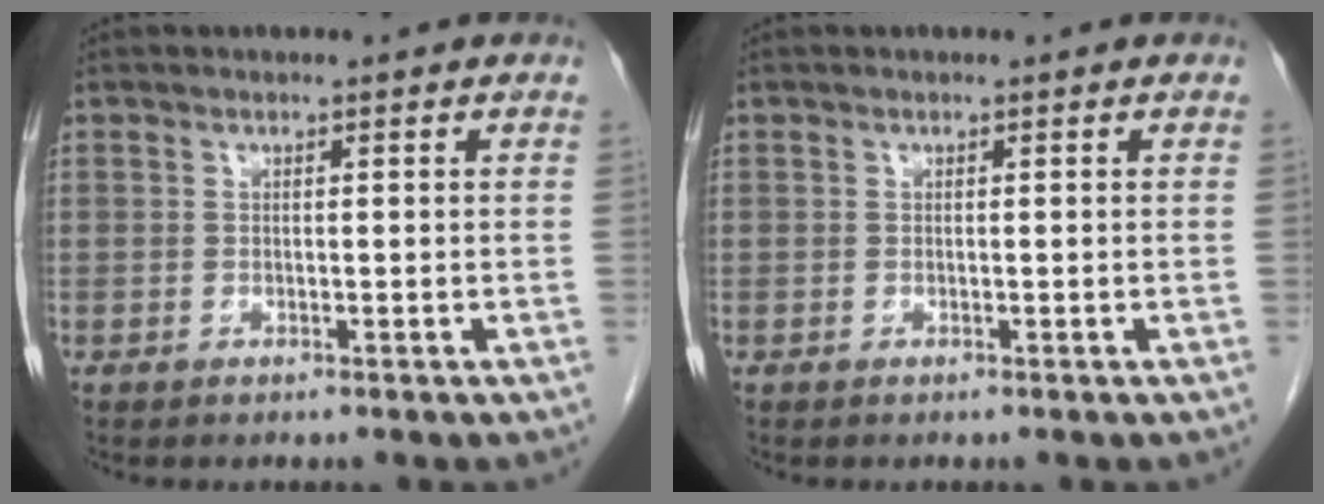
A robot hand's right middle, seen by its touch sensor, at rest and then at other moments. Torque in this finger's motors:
{"motor_torque": [-0.06, 0.06, 0.00, -0.01]}